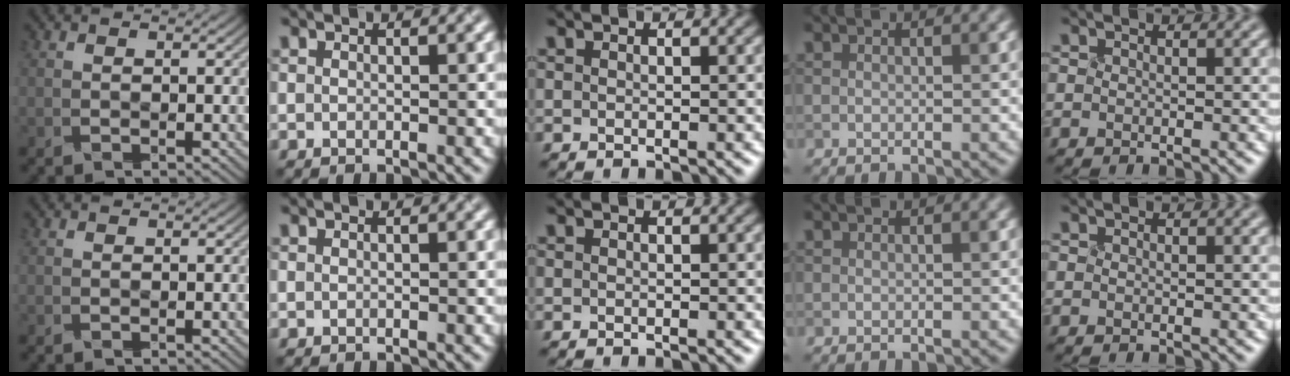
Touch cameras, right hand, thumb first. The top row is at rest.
{}